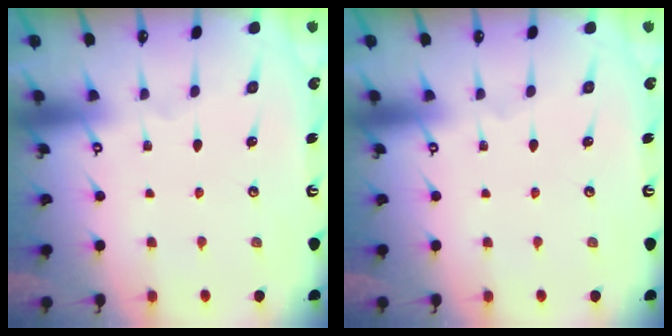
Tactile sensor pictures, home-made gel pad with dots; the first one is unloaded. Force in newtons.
{"total": 0.0}